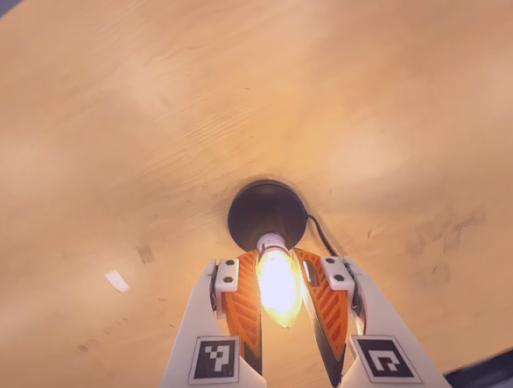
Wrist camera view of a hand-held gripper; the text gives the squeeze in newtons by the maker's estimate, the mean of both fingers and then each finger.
{"total": 14.0, "left": 14.2, "right": 13.8}